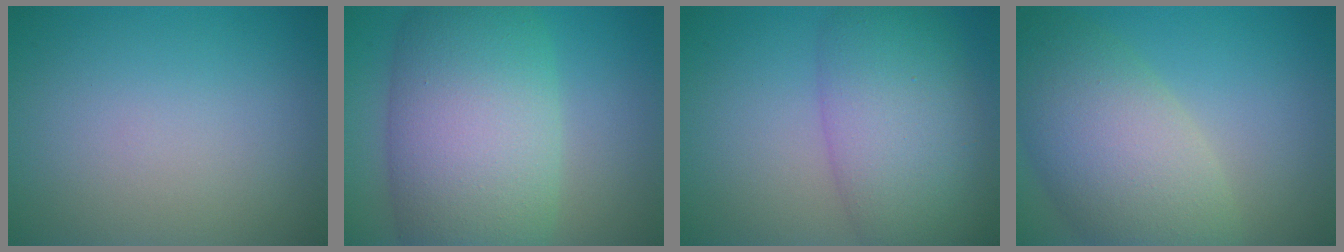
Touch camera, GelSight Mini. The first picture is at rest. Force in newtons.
{"total": 11.9, "press": 11.9, "slide": 0.3}
{"total": 8.4, "press": 8.4, "slide": 0.2}
{"total": 8.4, "press": 8.4, "slide": 0.6}